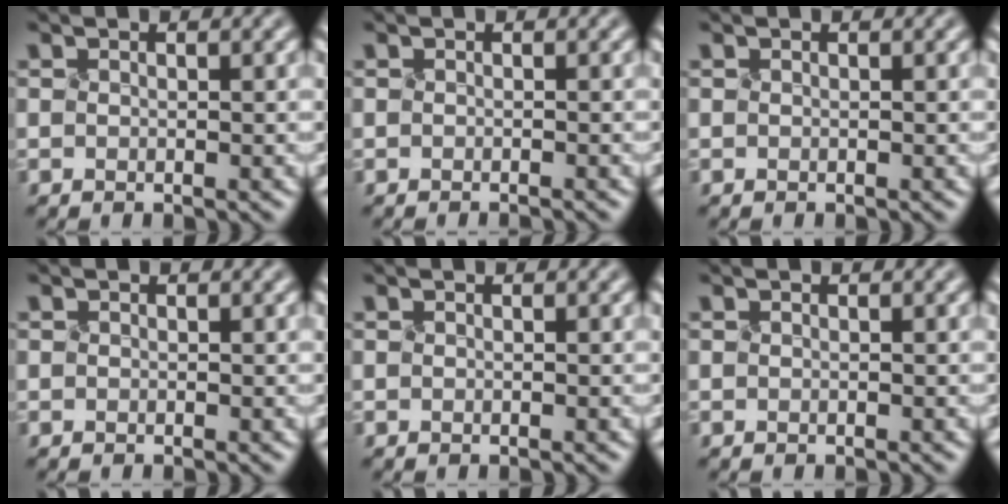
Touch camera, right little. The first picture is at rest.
{"total": 0.8, "force": [-0.7, -0.2, -0.3], "torque": [0.021, -0.003, -0.017]}
{"total": 0.0}
{"total": 0.0}
{"total": 0.0}
{"total": 0.0}